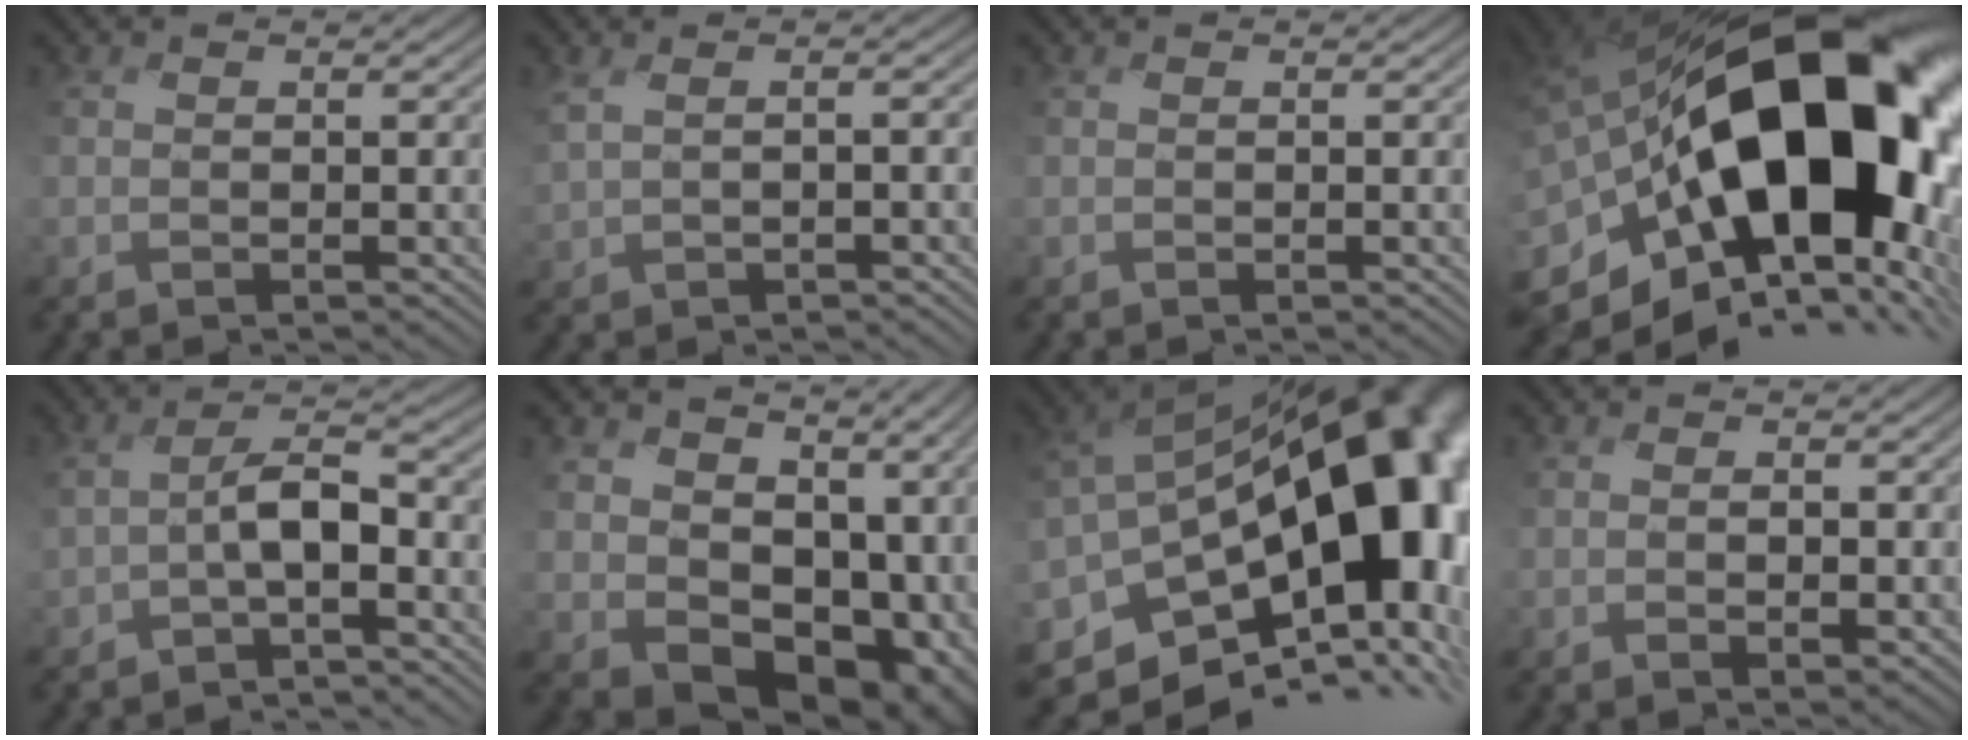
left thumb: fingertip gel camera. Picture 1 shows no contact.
{"total": 3.0, "force": [0.4, 1.7, 2.4], "torque": [-0.065, -0.001, 0.014]}
{"total": 0.0}
{"total": 23.0, "force": [-0.7, 14.7, 17.7], "torque": [-0.361, -0.057, 0.016]}
{"total": 4.8, "force": [-1.4, 2.2, 4.1], "torque": [-0.079, 0.010, -0.030]}
{"total": 16.7, "force": [-0.4, 12.1, 11.5], "torque": [-0.196, -0.049, 0.044]}
{"total": 20.5, "force": [-4.6, 12.6, 15.4], "torque": [-0.257, -0.045, -0.060]}
{"total": 2.5, "force": [1.0, 1.8, 1.5], "torque": [-0.038, -0.007, 0.023]}